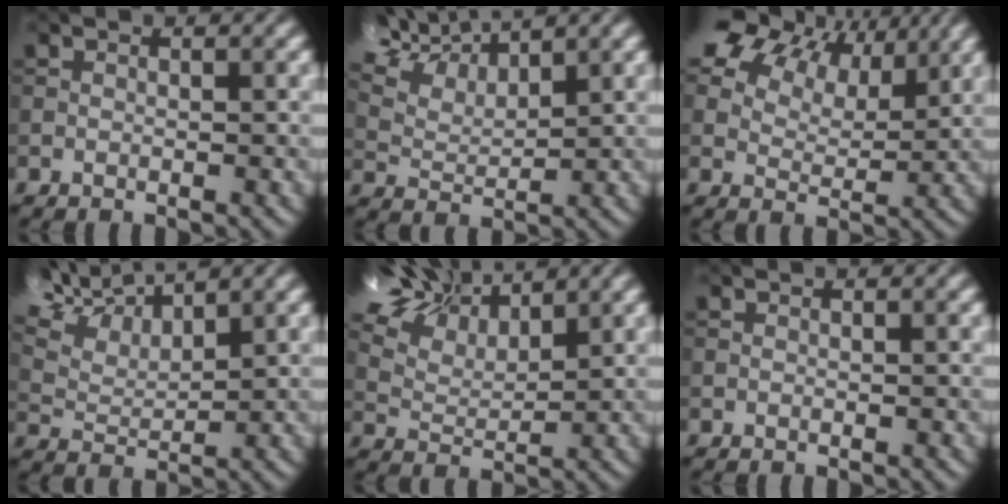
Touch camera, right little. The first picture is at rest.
{"total": 7.4, "force": [6.3, 1.9, 3.5], "torque": [-0.113, 0.019, 0.122]}
{"total": 9.2, "force": [6.3, 5.0, 4.4], "torque": [-0.119, 0.009, 0.123]}
{"total": 8.3, "force": [7.0, 2.1, 4.1], "torque": [-0.127, 0.017, 0.133]}
{"total": 7.3, "force": [6.5, 1.6, 3.0], "torque": [-0.096, 0.007, 0.127]}
{"total": 0.0}